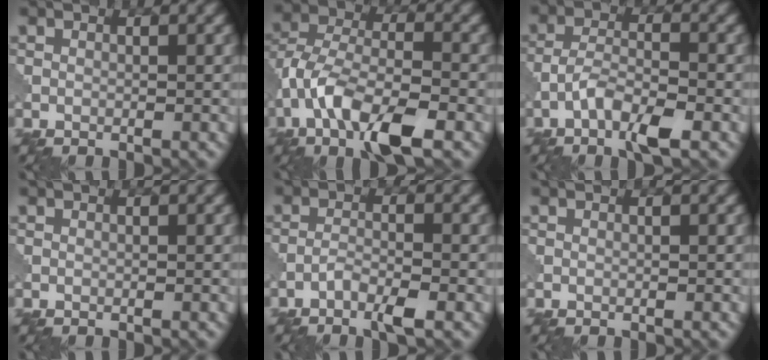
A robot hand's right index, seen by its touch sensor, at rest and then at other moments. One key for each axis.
{"total": 8.6, "fx": -4.2, "fy": 3.4, "fz": 6.7, "tx": -0.132, "ty": 0.004, "tz": -0.091}
{"total": 4.3, "fx": -2.4, "fy": 1.3, "fz": 3.4, "tx": -0.066, "ty": 0.005, "tz": -0.051}
{"total": 0.0}
{"total": 2.4, "fx": -1.6, "fy": 0.4, "fz": 1.8, "tx": -0.037, "ty": 0.003, "tz": -0.036}
{"total": 0.0}